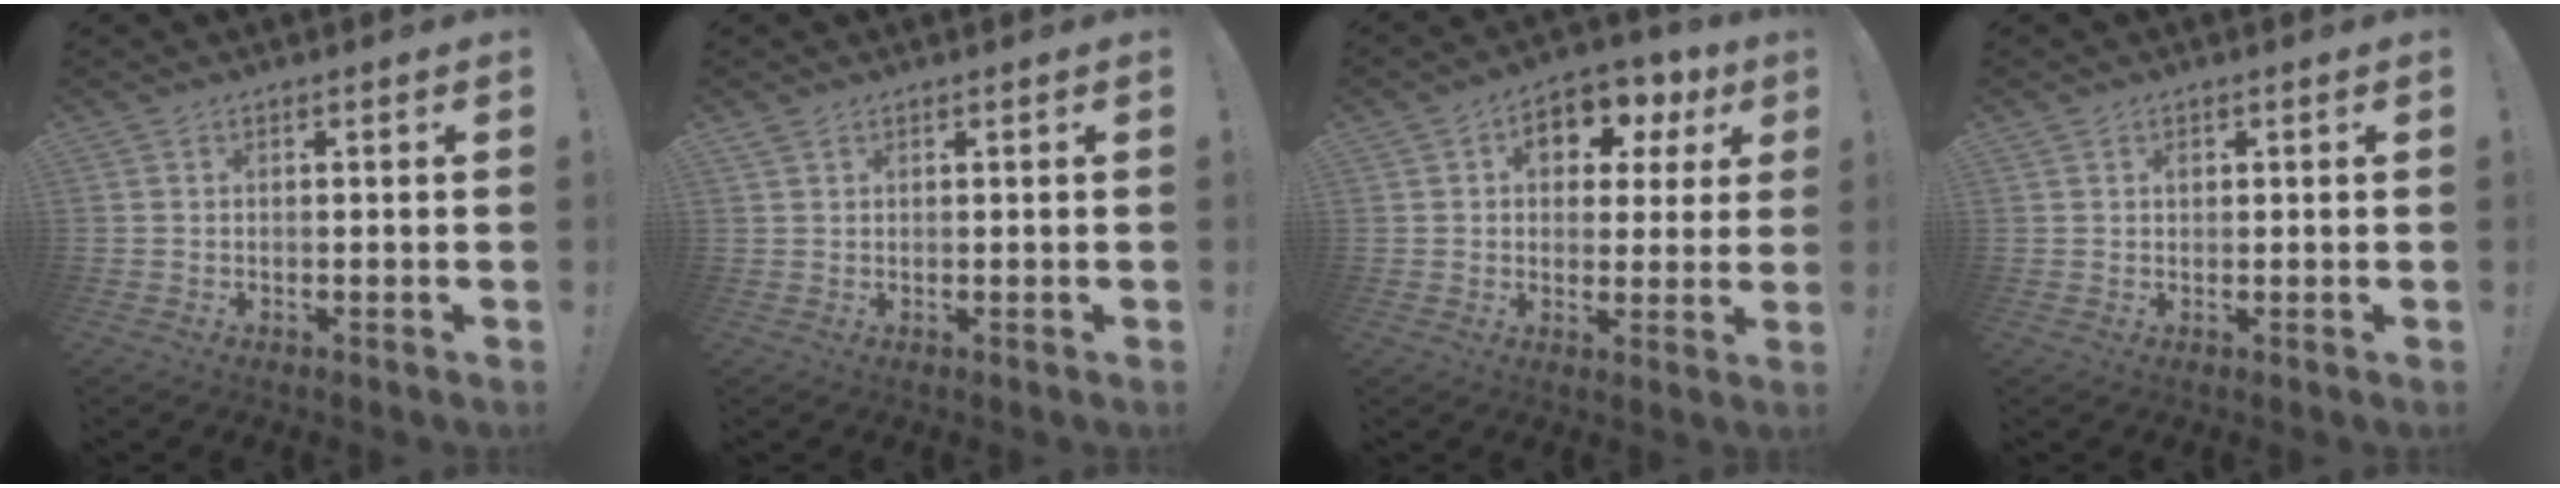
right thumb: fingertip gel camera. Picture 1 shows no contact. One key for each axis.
{"total": 1.1, "fx": 0.8, "fy": 0.5, "fz": 0.5, "tx": -0.012, "ty": 0.001, "tz": 0.015}
{"total": 10.7, "fx": 3.9, "fy": 7.3, "fz": 6.8, "tx": -0.079, "ty": -0.013, "tz": 0.068}
{"total": 0.8, "fx": 0.3, "fy": 0.7, "fz": 0.2, "tx": 0.010, "ty": -0.004, "tz": 0.002}